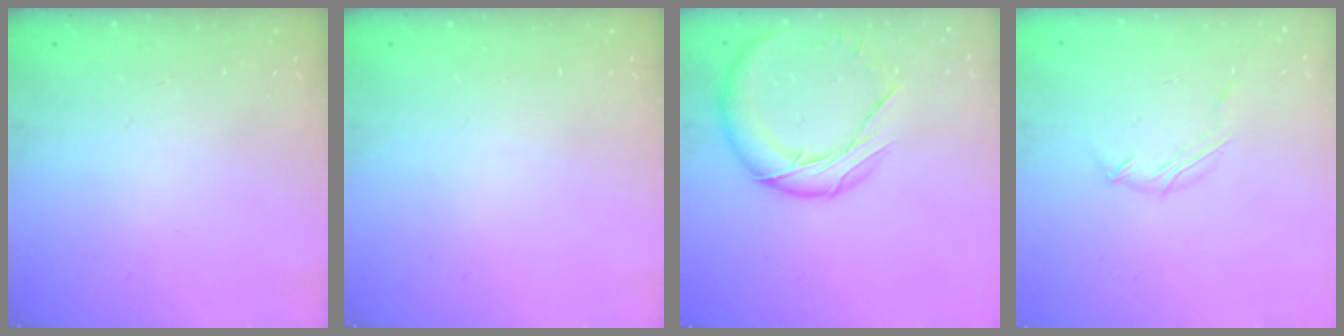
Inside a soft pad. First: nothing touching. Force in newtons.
{"total": 0.0}
{"total": 13.3, "press": 13.2, "slide": 1.0}
{"total": 4.4, "press": 4.3, "slide": 0.8}